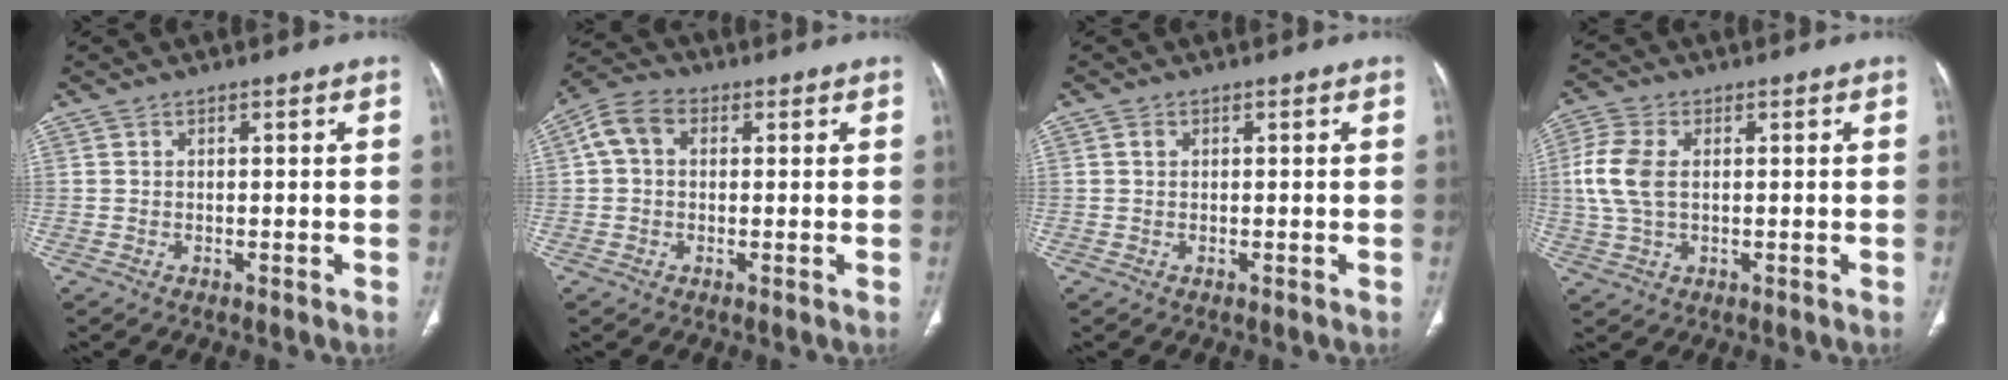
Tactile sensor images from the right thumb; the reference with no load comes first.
{"total": 6.2, "force": [1.2, 4.5, 4.0], "torque": [-0.076, 0.022, 0.015]}
{"total": 0.8, "force": [0.2, 0.6, 0.5], "torque": [-0.008, 0.002, 0.004]}
{"total": 7.7, "force": [0.7, 4.7, 6.1], "torque": [-0.151, 0.011, 0.014]}